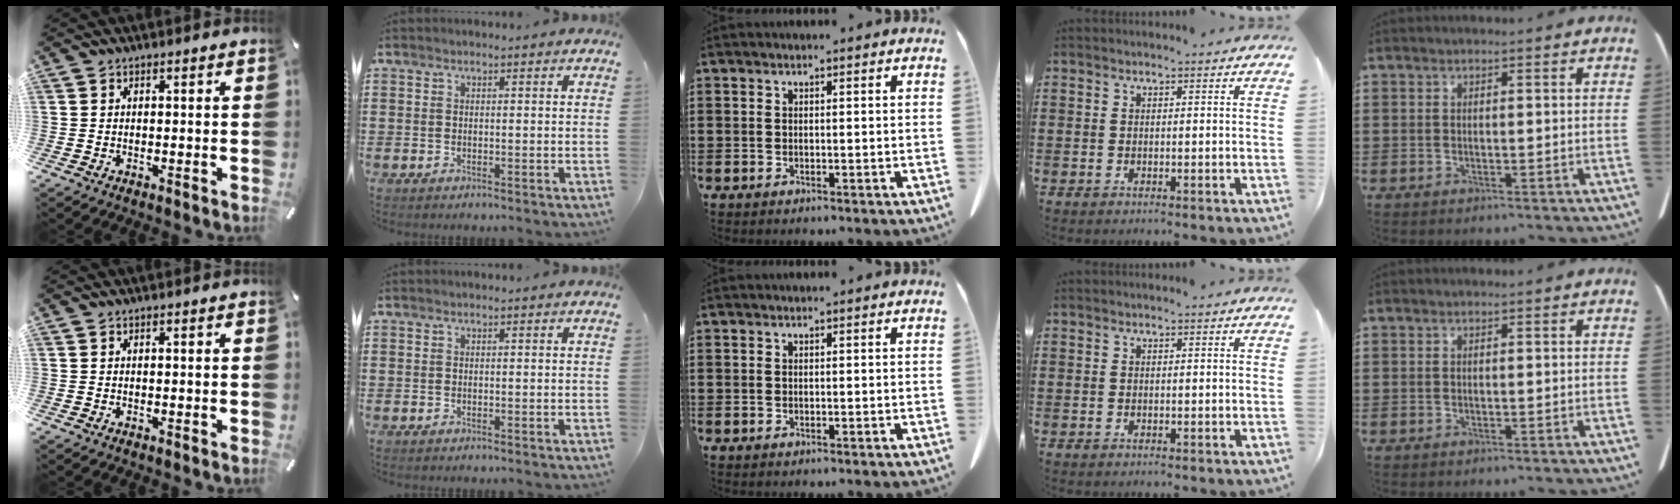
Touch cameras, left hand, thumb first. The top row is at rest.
{}